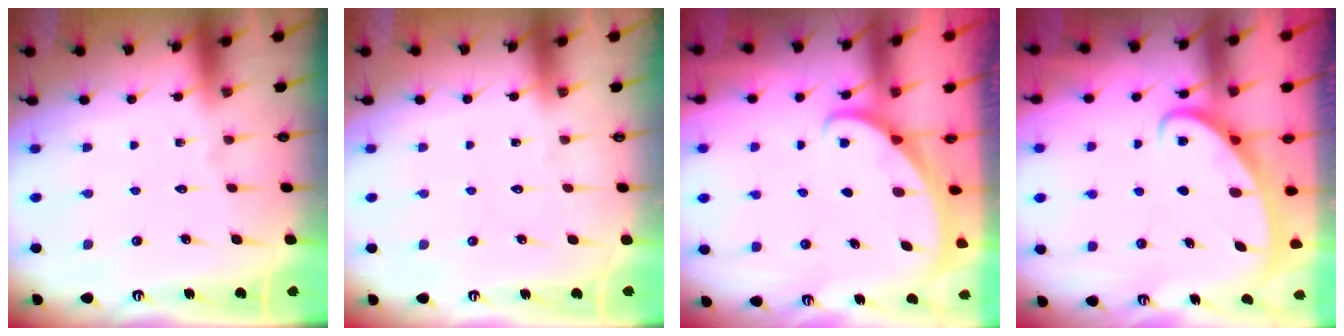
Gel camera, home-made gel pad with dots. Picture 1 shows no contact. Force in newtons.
{"total": 0.0}
{"total": 1.2, "press": 1.2, "slide": 0.1}
{"total": 2.6, "press": 2.6, "slide": 0.4}